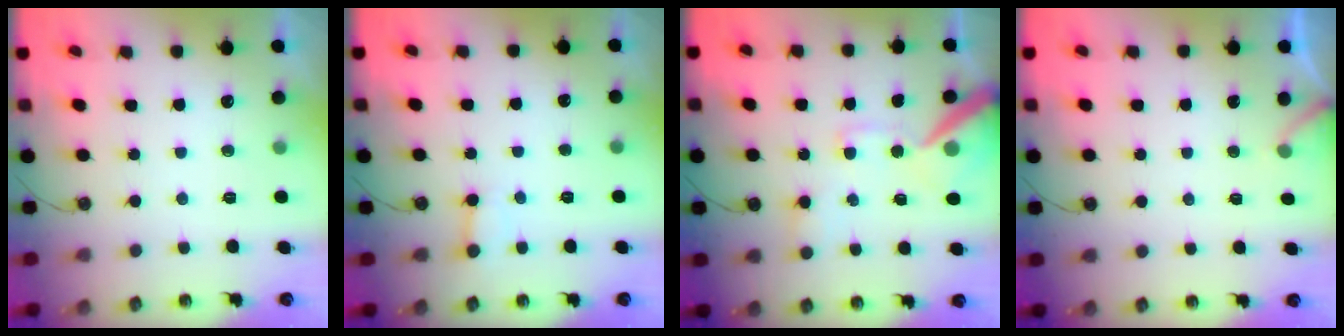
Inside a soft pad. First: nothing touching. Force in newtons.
{"total": 2.5, "press": 2.4, "slide": 0.4}
{"total": 15.0, "press": 14.9, "slide": 1.9}
{"total": 2.8, "press": 2.8, "slide": 0.3}